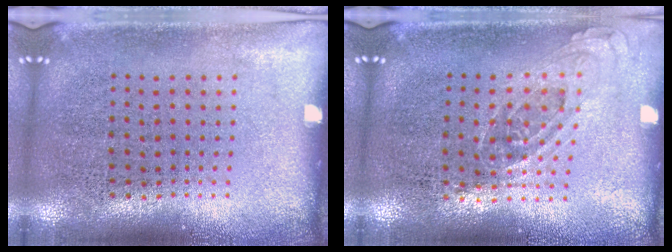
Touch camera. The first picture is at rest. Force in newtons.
{"total": 0.7, "press": 0.7, "slide": 0.3}